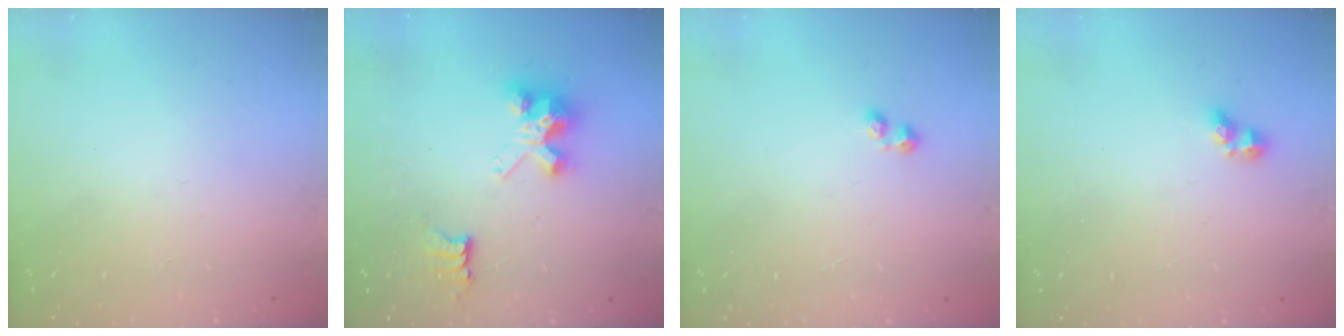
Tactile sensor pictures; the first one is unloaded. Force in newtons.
{"total": 6.6, "press": 6.6, "slide": 0.1}
{"total": 1.9, "press": 1.8, "slide": 0.5}
{"total": 3.5, "press": 3.3, "slide": 1.2}